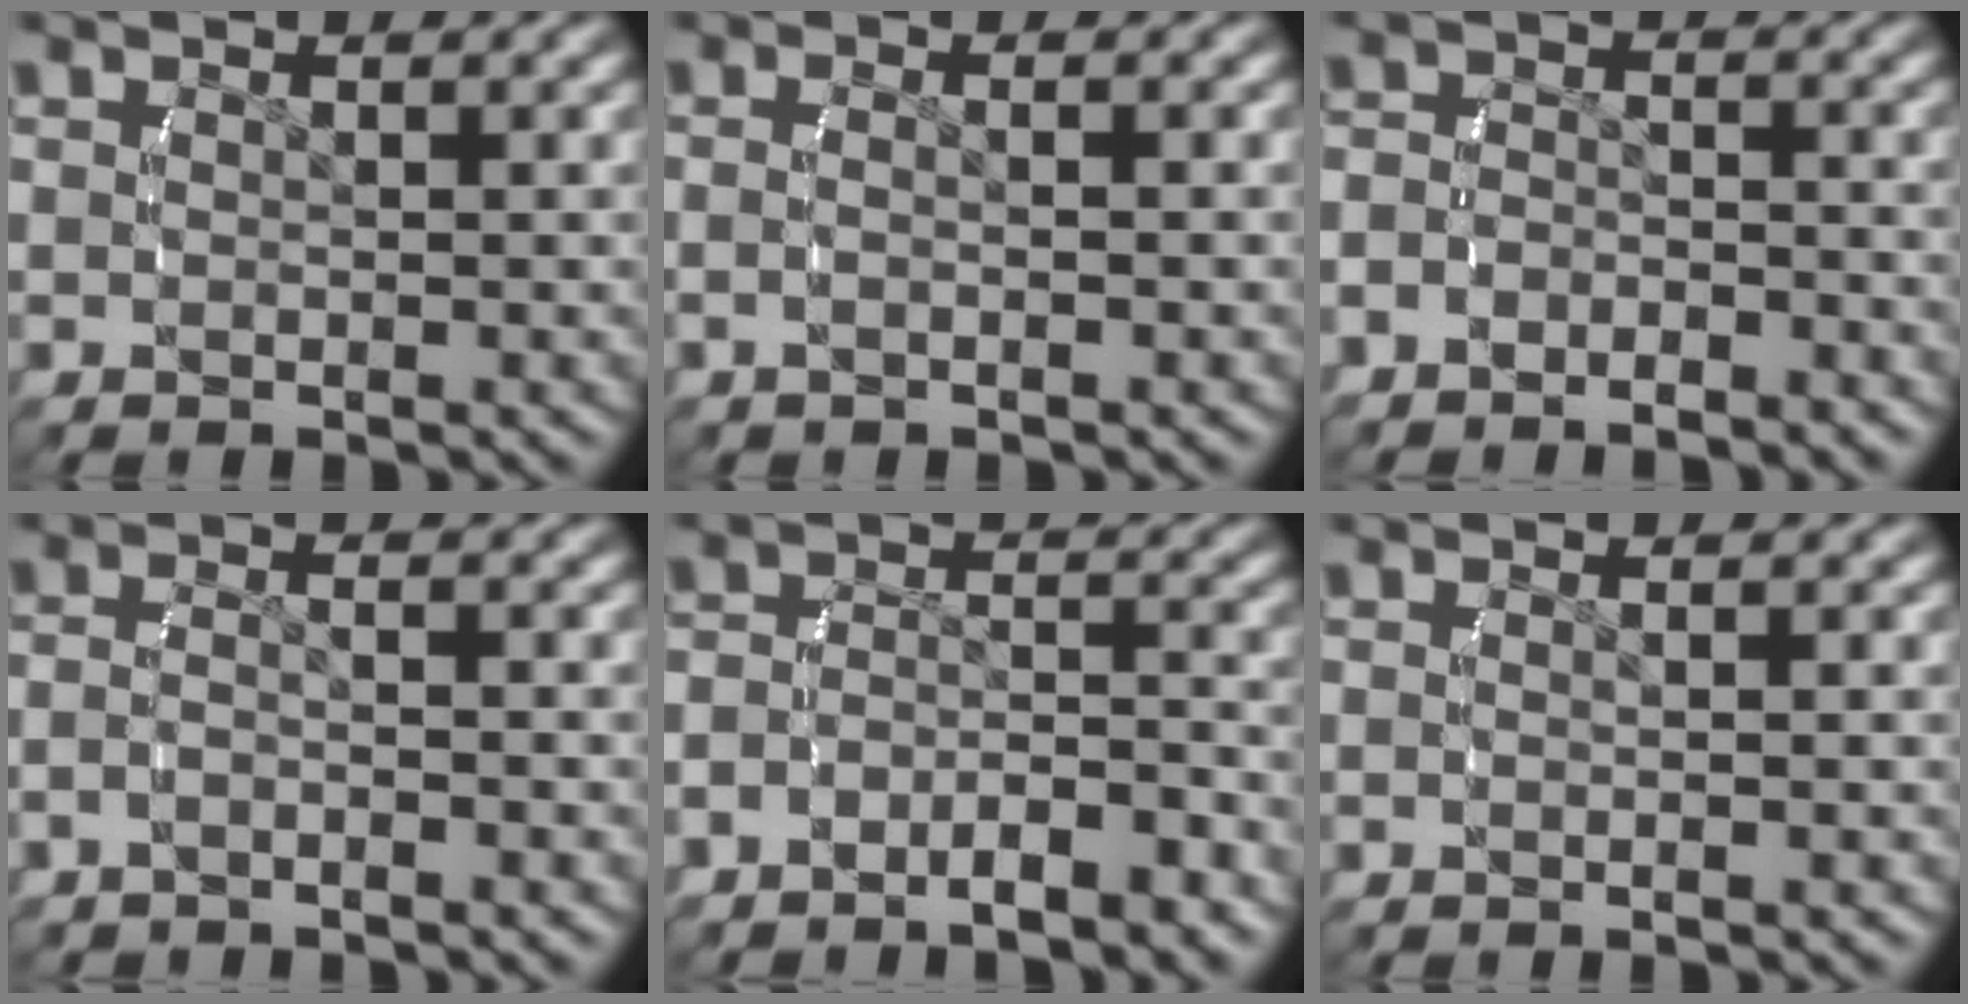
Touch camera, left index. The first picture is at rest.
{"total": 1.4, "force": [-0.6, 0.0, 1.3], "torque": [-0.030, 0.002, -0.011]}
{"total": 3.8, "force": [-3.1, 2.2, 0.8], "torque": [-0.022, -0.009, -0.051]}
{"total": 2.4, "force": [-1.7, 0.7, 1.4], "torque": [-0.037, -0.004, -0.029]}
{"total": 4.8, "force": [-4.0, 1.9, 1.8], "torque": [-0.028, -0.006, -0.068]}
{"total": 1.1, "force": [-0.7, -0.2, 0.8], "torque": [-0.018, 0.005, -0.014]}